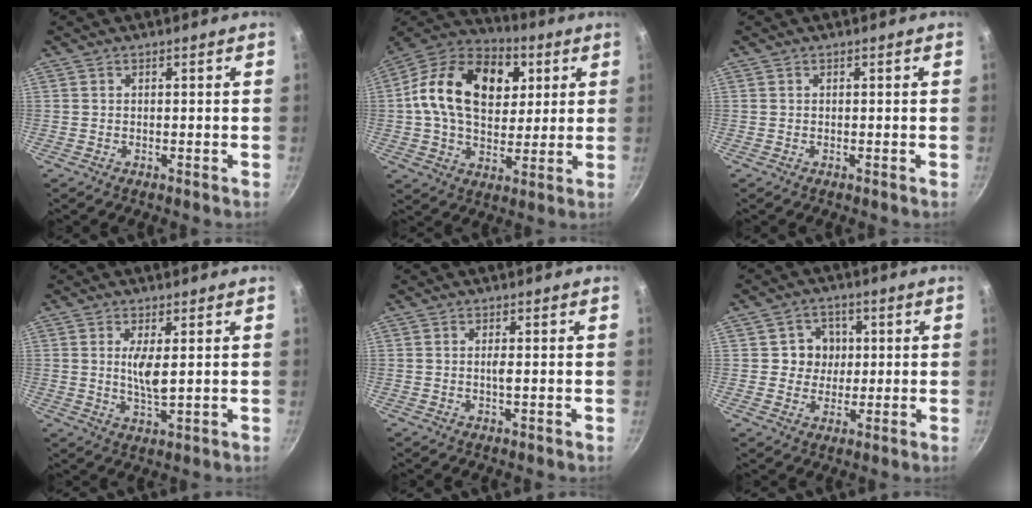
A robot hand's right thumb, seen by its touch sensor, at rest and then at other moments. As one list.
[{"total": 21.7, "force": [5.2, 14.7, 15.0], "torque": [-0.225, 0.011, 0.070]}, {"total": 0.0}, {"total": 4.8, "force": [1.1, 1.3, 4.5], "torque": [-0.086, -0.015, 0.025]}, {"total": 1.0, "force": [0.1, 0.0, 1.0], "torque": [-0.020, -0.001, 0.002]}, {"total": 5.5, "force": [0.8, 5.3, 1.3], "torque": [0.018, 0.001, 0.006]}]